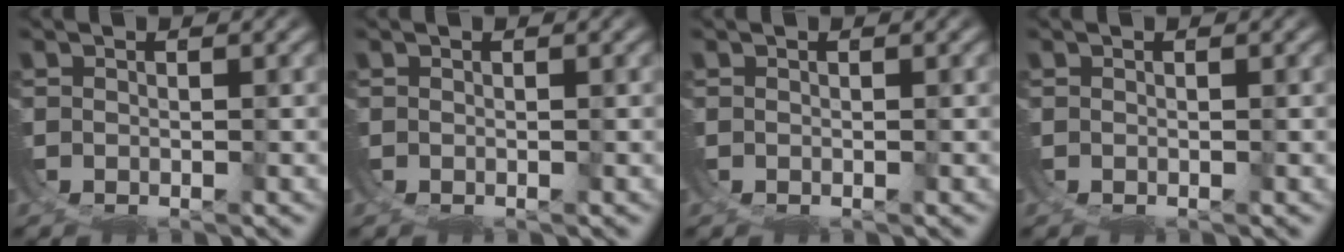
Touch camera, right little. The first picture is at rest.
{"total": 0.0}
{"total": 0.0}
{"total": 0.0}